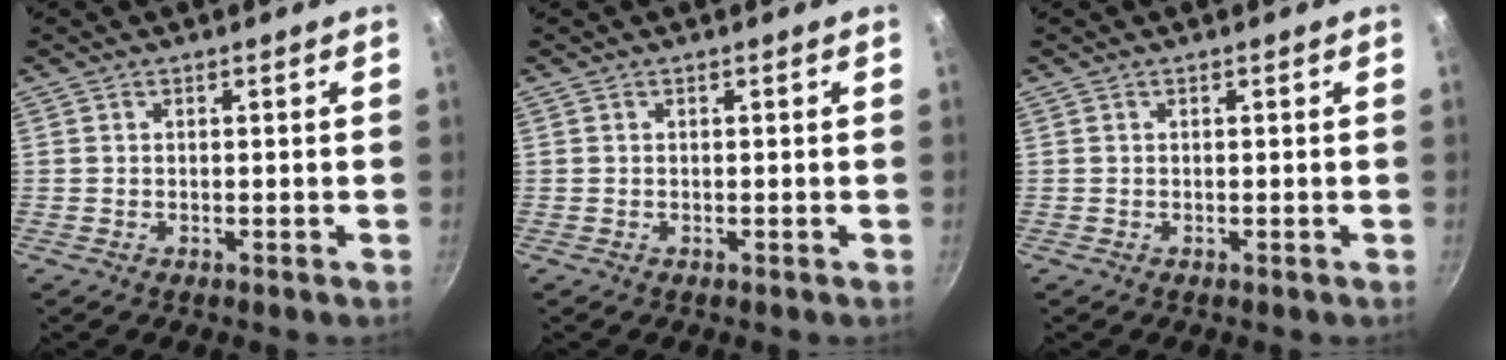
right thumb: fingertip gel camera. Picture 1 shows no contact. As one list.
[{"total": 0.0}, {"total": 0.0}]